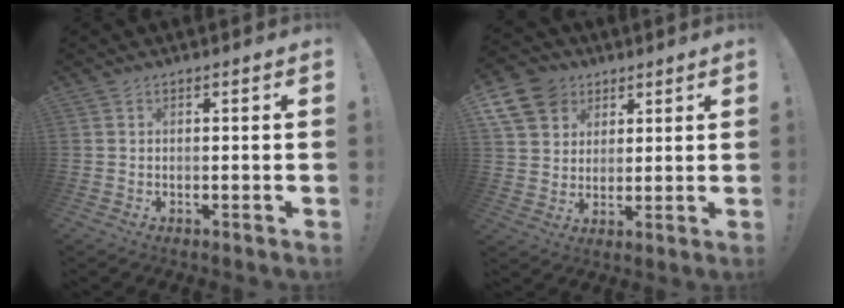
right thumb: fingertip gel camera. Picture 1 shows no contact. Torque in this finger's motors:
{"motor_torque": [0.07, 0.09, 0.04, 0.04, 0.14]}